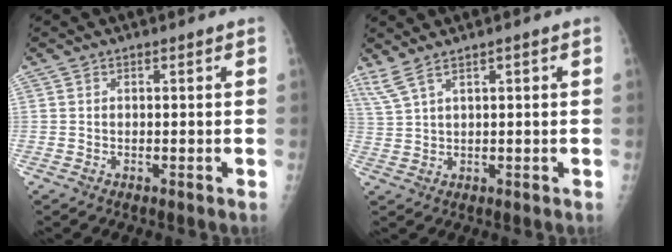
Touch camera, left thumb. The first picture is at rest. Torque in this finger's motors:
{"motor_torque": [0.69, -0.23, 1.57, -1.18, 0.54]}